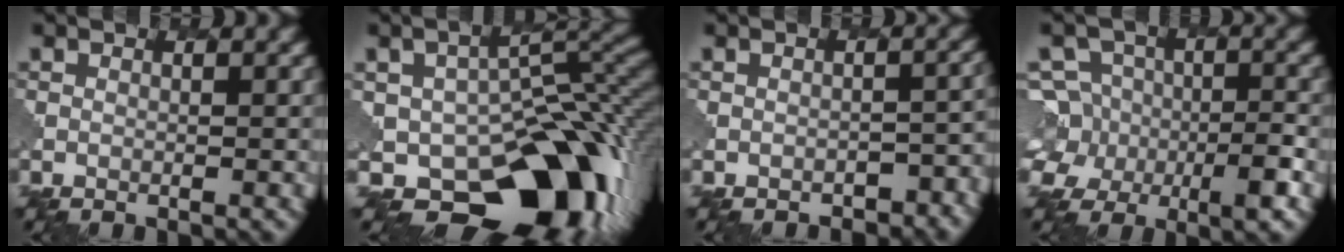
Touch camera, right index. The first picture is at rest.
{"total": 14.2, "force": [-6.2, 9.3, 8.7], "torque": [-0.104, -0.015, -0.101]}
{"total": 4.1, "force": [-3.4, 1.4, 1.6], "torque": [-0.015, -0.006, -0.037]}
{"total": 7.3, "force": [-2.0, 6.2, 3.2], "torque": [-0.037, 0.025, -0.059]}